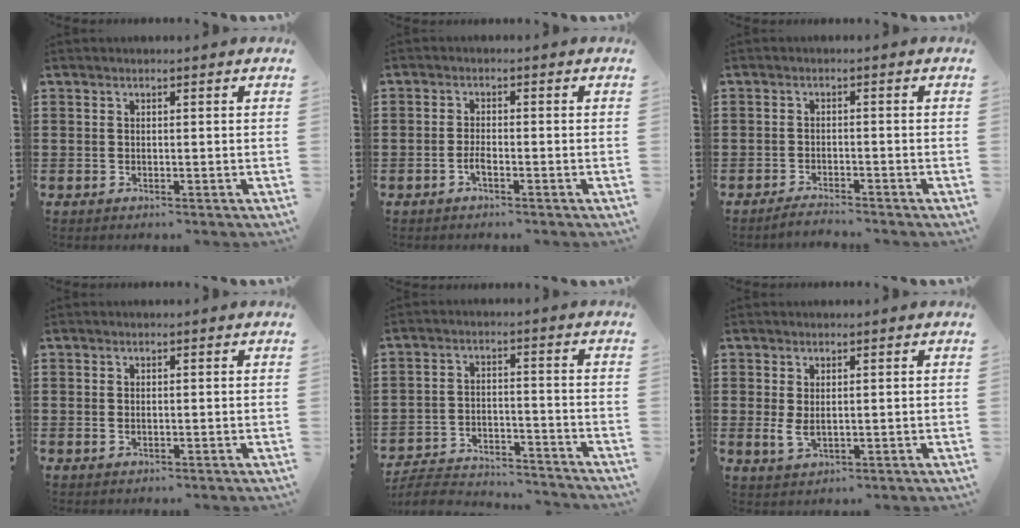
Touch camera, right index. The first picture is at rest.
{"total": 1.9, "force": [-1.0, 0.3, 1.5], "torque": [-0.038, -0.006, -0.020]}
{"total": 2.2, "force": [-2.2, -0.1, 0.2], "torque": [-0.007, 0.000, -0.044]}
{"total": 0.6, "force": [0.1, 0.3, 0.5], "torque": [-0.010, 0.000, 0.001]}
{"total": 5.3, "force": [-5.2, 0.8, 1.0], "torque": [-0.031, 0.001, -0.106]}
{"total": 2.6, "force": [0.5, 1.2, 2.2], "torque": [-0.051, 0.000, 0.008]}